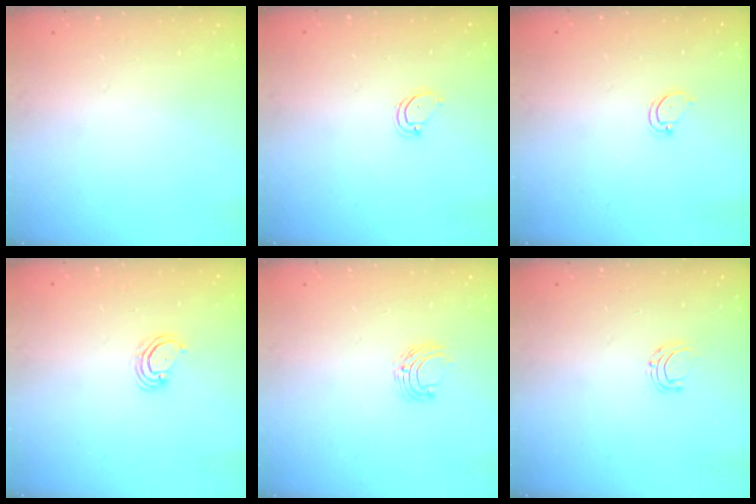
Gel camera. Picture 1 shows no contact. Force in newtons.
{"total": 3.8, "press": 3.8, "slide": 0.4}
{"total": 2.8, "press": 2.8, "slide": 0.2}
{"total": 5.5, "press": 5.5, "slide": 0.6}
{"total": 5.6, "press": 5.6, "slide": 0.5}
{"total": 4.5, "press": 4.5, "slide": 0.4}